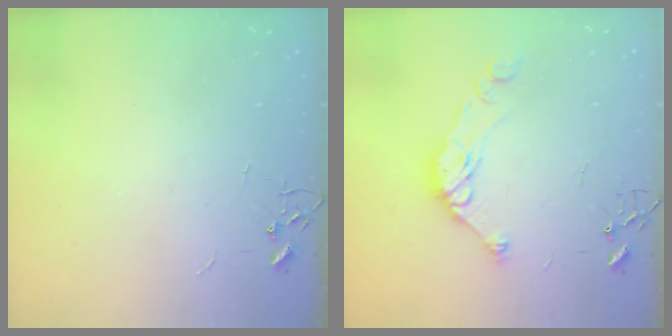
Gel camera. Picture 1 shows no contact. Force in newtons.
{"total": 12.3, "press": 12.2, "slide": 0.4}